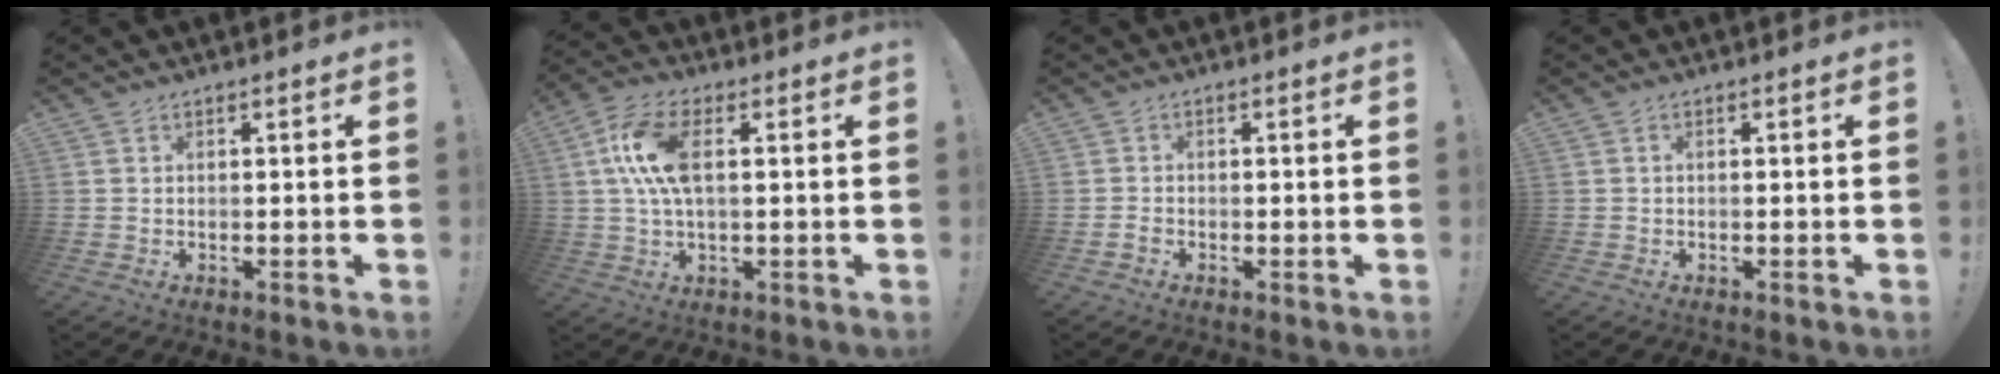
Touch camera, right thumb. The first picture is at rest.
{"total": 12.2, "force": [1.6, 5.6, 10.7], "torque": [-0.208, -0.001, 0.030]}
{"total": 1.5, "force": [-1.1, 0.7, 0.7], "torque": [-0.012, 0.004, -0.020]}
{"total": 0.7, "force": [-0.5, 0.1, 0.5], "torque": [-0.012, 0.002, -0.008]}